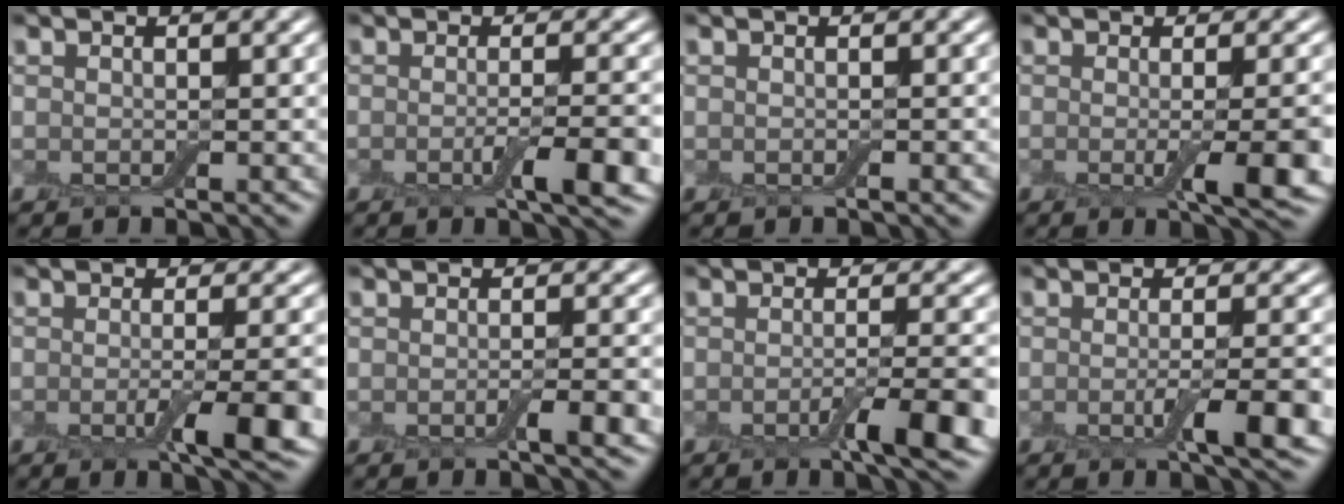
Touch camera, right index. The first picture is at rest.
{"total": 4.1, "force": [-1.7, 0.6, 3.7], "torque": [-0.062, -0.008, -0.025]}
{"total": 0.6, "force": [-0.4, 0.2, 0.4], "torque": [-0.008, -0.004, -0.005]}
{"total": 5.1, "force": [-1.3, 1.0, 4.8], "torque": [-0.071, -0.013, -0.017]}
{"total": 5.4, "force": [-2.1, 0.9, 4.9], "torque": [-0.081, -0.010, -0.029]}
{"total": 2.5, "force": [-1.1, 0.5, 2.2], "torque": [-0.034, -0.007, -0.017]}
{"total": 4.9, "force": [-2.5, 0.8, 4.2], "torque": [-0.070, -0.008, -0.037]}
{"total": 4.5, "force": [-1.6, 0.7, 4.1], "torque": [-0.069, -0.009, -0.023]}